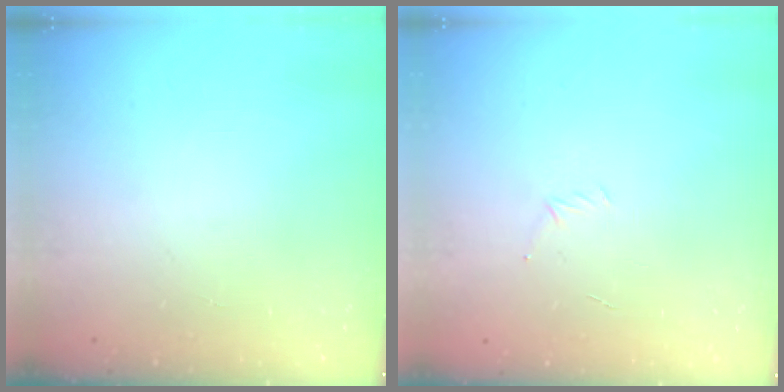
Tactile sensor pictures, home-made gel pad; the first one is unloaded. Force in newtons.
{"total": 2.9, "press": 2.8, "slide": 0.8}